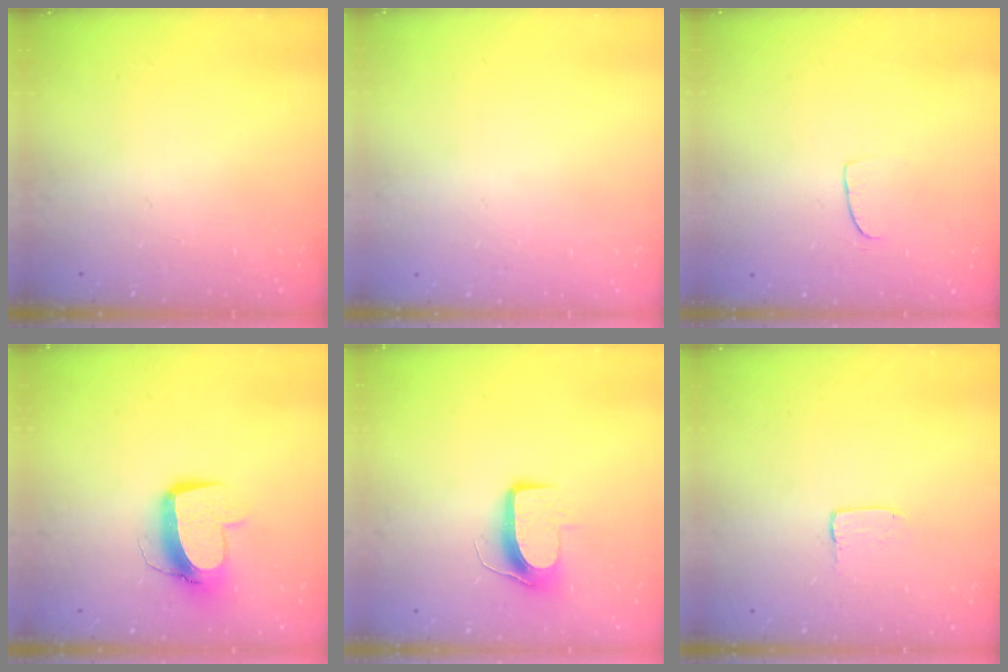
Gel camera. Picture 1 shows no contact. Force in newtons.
{"total": 0.0}
{"total": 5.4, "press": 5.3, "slide": 0.4}
{"total": 11.1, "press": 11.0, "slide": 1.4}
{"total": 9.4, "press": 9.4, "slide": 0.3}
{"total": 1.7, "press": 1.6, "slide": 0.1}